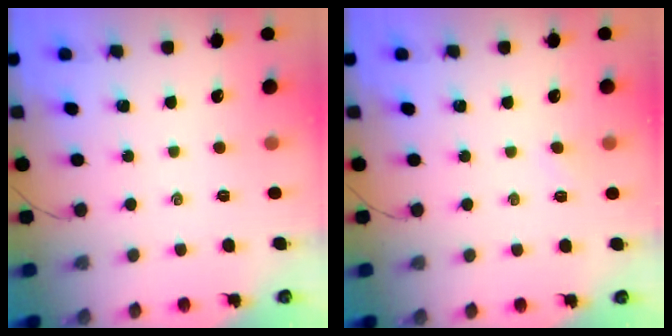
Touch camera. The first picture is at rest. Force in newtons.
{"total": 2.5, "press": 2.3, "slide": 0.8}